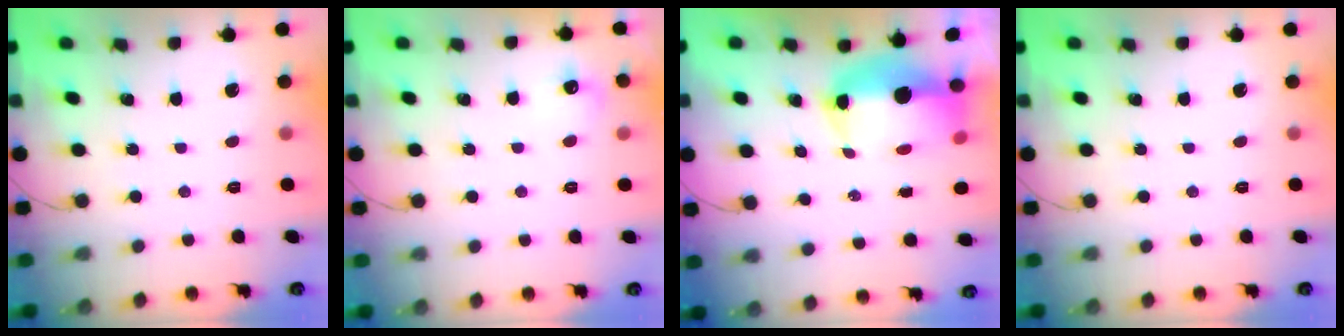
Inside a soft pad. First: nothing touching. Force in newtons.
{"total": 5.7, "press": 5.4, "slide": 1.7}
{"total": 10.5, "press": 10.3, "slide": 2.2}
{"total": 0.0}